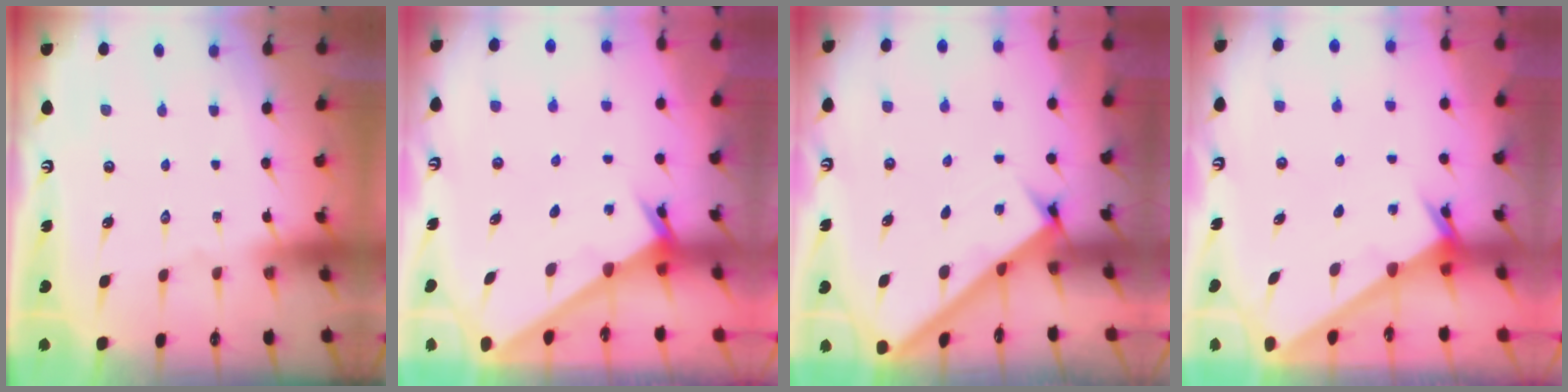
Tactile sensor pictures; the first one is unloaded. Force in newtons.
{"total": 2.6, "press": 2.6, "slide": 0.2}
{"total": 2.8, "press": 2.8, "slide": 0.4}
{"total": 2.4, "press": 2.4, "slide": 0.2}